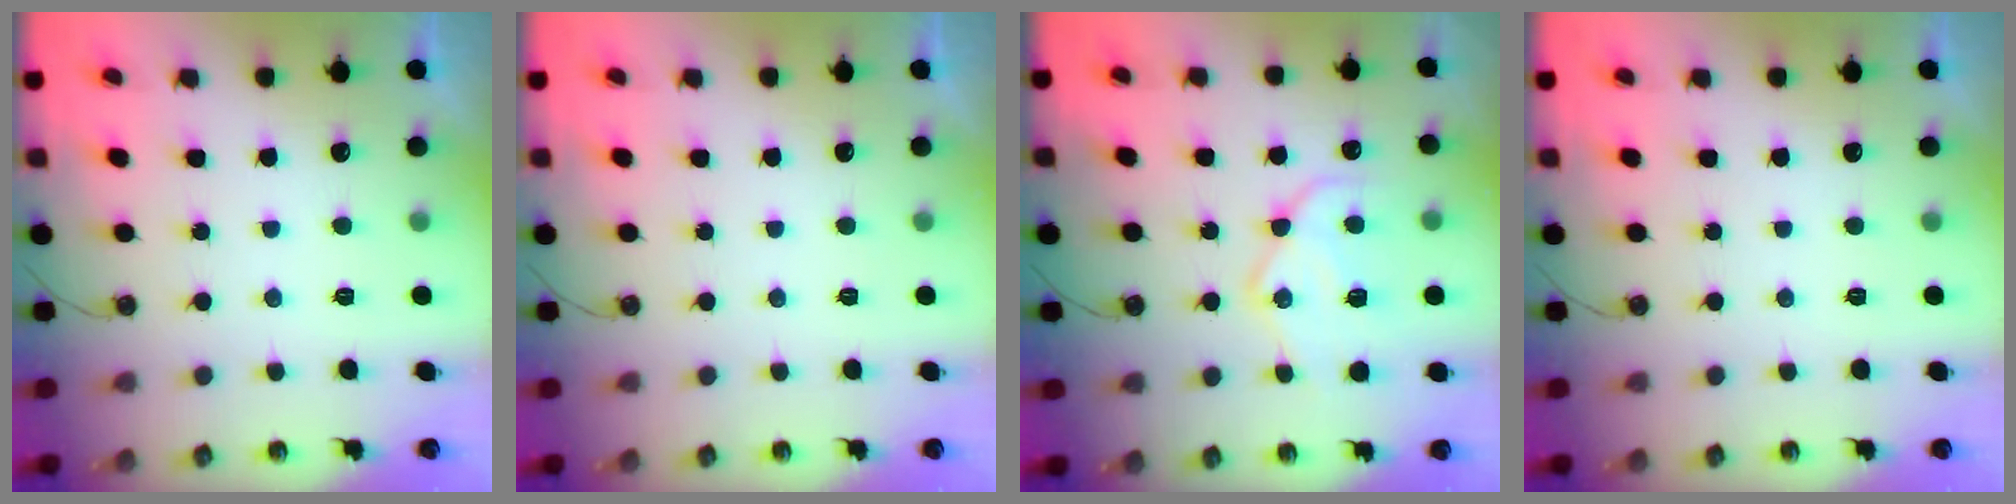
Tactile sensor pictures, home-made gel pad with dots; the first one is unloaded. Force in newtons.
{"total": 0.0}
{"total": 16.7, "press": 16.6, "slide": 1.4}
{"total": 0.0}